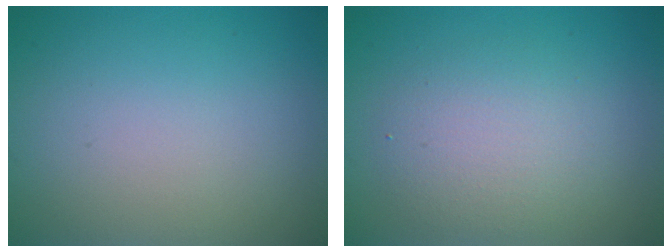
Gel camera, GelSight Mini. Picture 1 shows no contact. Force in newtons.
{"total": 3.7, "press": 3.7, "slide": 0.2}